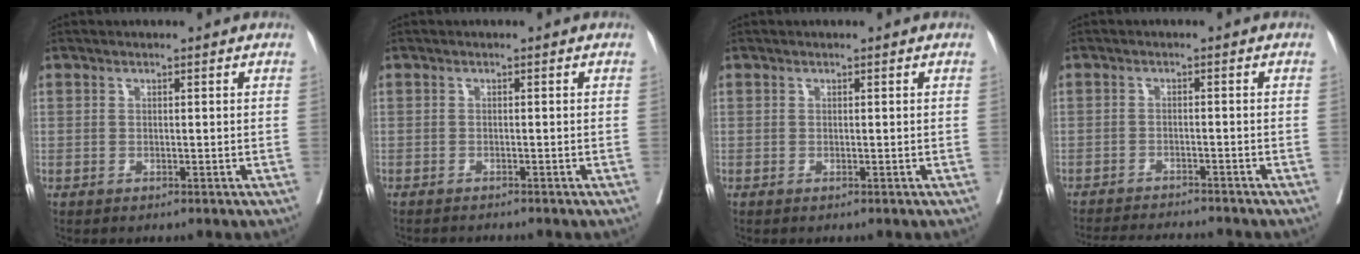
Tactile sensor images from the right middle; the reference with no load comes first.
{"total": 1.7, "force": [-1.7, 0.0, 0.3], "torque": [-0.006, -0.005, -0.025]}
{"total": 0.0}
{"total": 9.4, "force": [-9.0, 0.6, 2.8], "torque": [-0.040, -0.009, -0.130]}